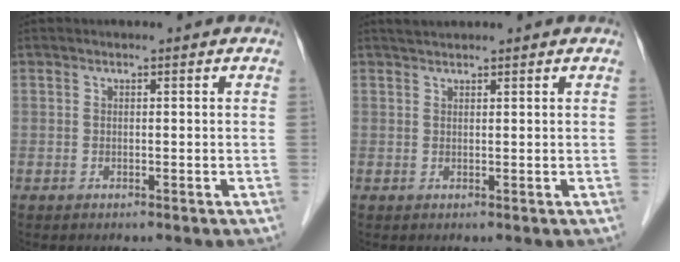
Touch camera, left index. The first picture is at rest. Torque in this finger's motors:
{"motor_torque": [0.11, 0.01, -0.06, -0.01]}